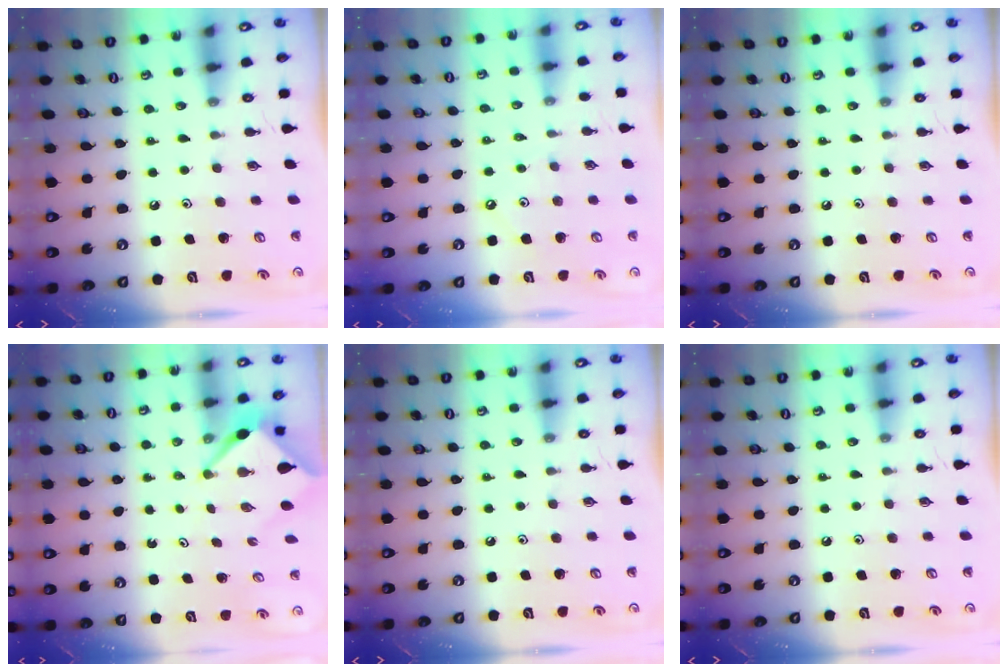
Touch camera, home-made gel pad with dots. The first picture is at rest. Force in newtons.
{"total": 2.8, "press": 2.7, "slide": 0.5}
{"total": 0.0}
{"total": 3.6, "press": 3.6, "slide": 0.1}
{"total": 0.0}
{"total": 0.0}